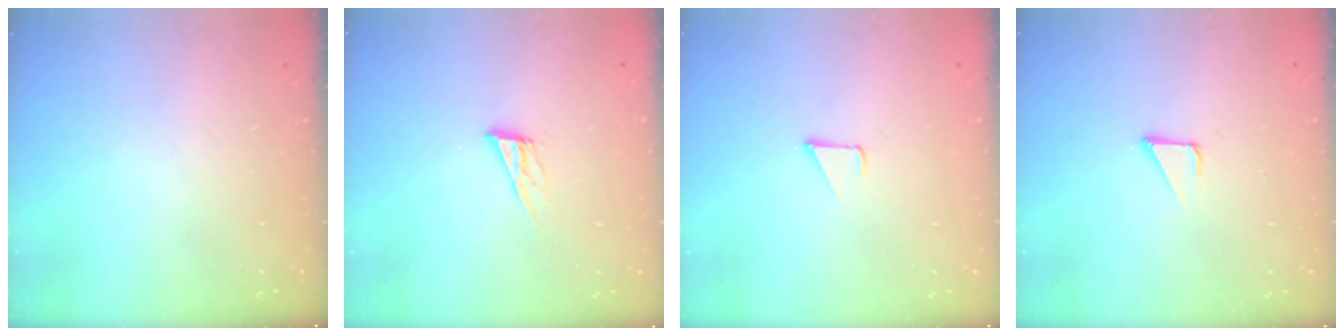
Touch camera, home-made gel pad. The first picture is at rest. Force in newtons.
{"total": 8.6, "press": 8.2, "slide": 2.5}
{"total": 1.6, "press": 1.6, "slide": 0.1}
{"total": 2.4, "press": 2.4, "slide": 0.1}